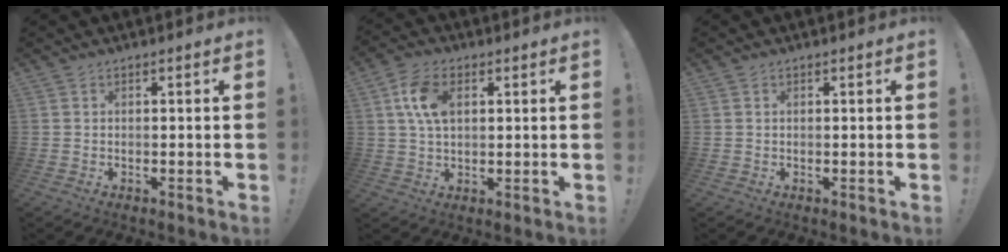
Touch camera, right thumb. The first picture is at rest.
{"total": 10.1, "force": [2.8, 6.5, 7.2], "torque": [-0.138, 0.008, 0.053]}
{"total": 0.0}